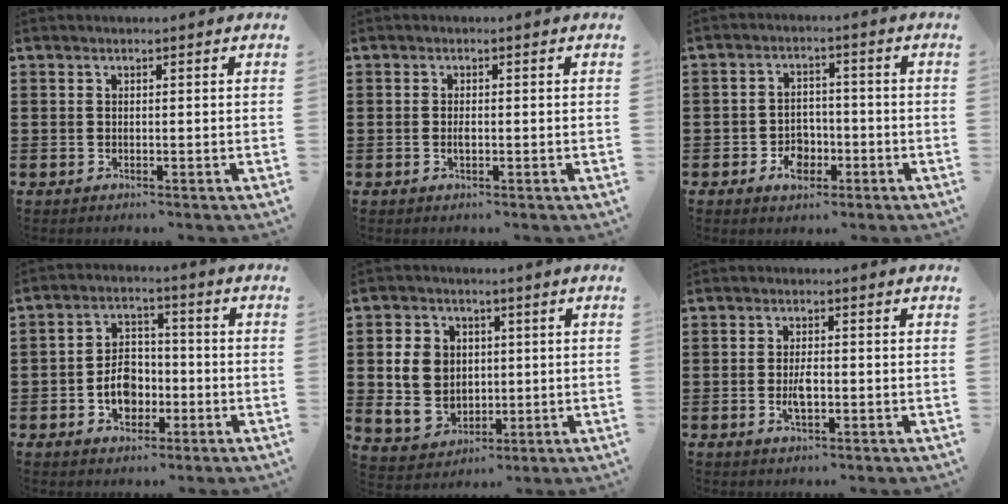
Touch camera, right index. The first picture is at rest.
{"total": 1.2, "force": [-0.2, 0.4, 1.1], "torque": [-0.021, -0.001, -0.004]}
{"total": 4.3, "force": [-1.9, 3.2, 2.3], "torque": [-0.045, 0.008, -0.033]}
{"total": 5.8, "force": [-1.8, 4.3, 3.4], "torque": [-0.048, 0.006, -0.034]}
{"total": 7.6, "force": [1.1, 6.7, 3.5], "torque": [-0.097, 0.015, 0.016]}
{"total": 3.3, "force": [-0.7, 1.3, 3.0], "torque": [-0.054, 0.002, -0.013]}